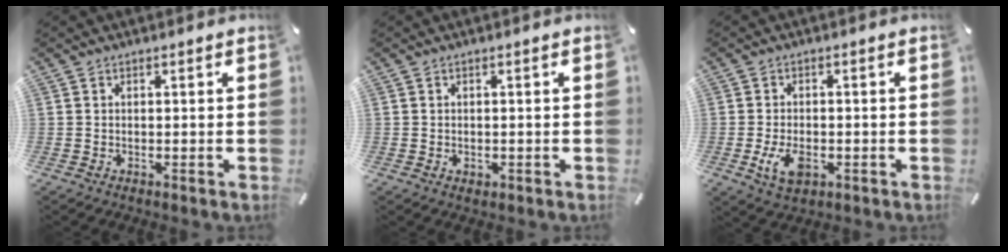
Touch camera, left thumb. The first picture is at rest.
{"total": 1.1, "force": [-0.2, 0.9, 0.5], "torque": [-0.010, 0.004, -0.006]}
{"total": 5.9, "force": [-1.9, 3.7, 4.2], "torque": [-0.085, 0.000, -0.037]}